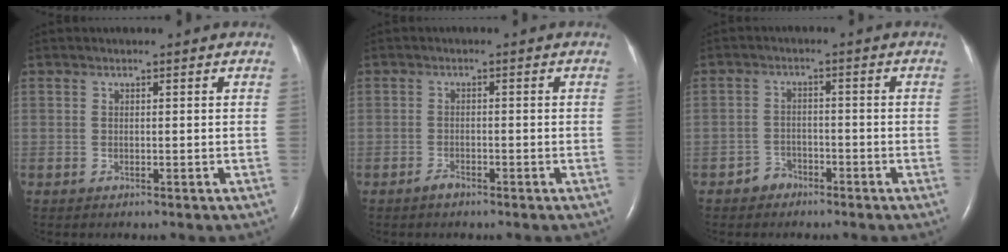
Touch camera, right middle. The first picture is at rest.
{"total": 1.4, "force": [-1.2, 0.5, 0.5], "torque": [-0.015, -0.001, -0.021]}
{"total": 2.7, "force": [-2.0, 1.8, 0.2], "torque": [-0.010, 0.007, -0.037]}